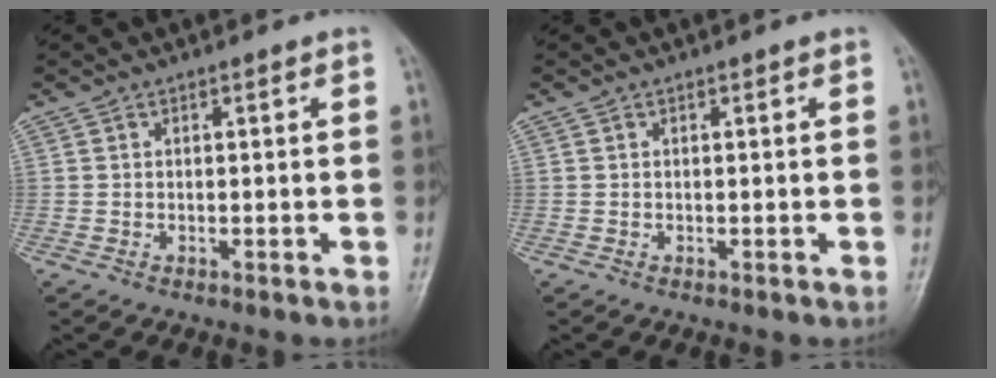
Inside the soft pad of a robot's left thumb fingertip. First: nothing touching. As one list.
[{"total": 0.0}]